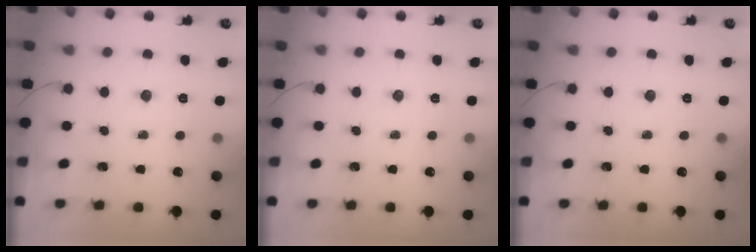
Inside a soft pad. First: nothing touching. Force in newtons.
{"total": 0.0}
{"total": 0.0}